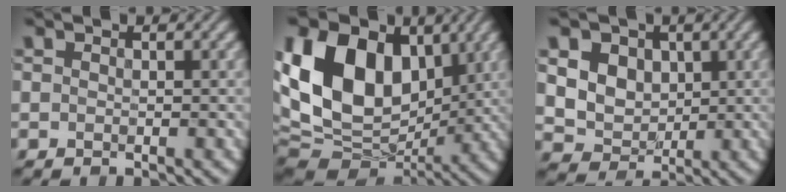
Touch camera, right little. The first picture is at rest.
{"total": 16.4, "force": [3.0, 11.4, 11.3], "torque": [-0.232, 0.013, 0.049]}
{"total": 6.2, "force": [1.7, 5.2, 3.0], "torque": [-0.078, 0.002, 0.031]}